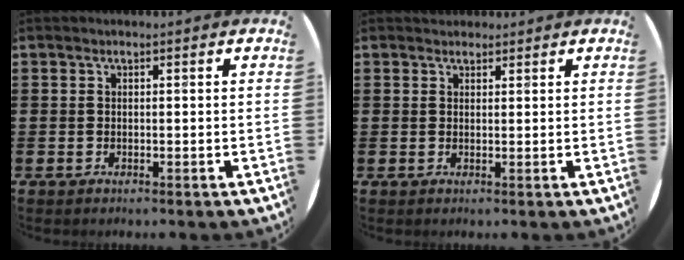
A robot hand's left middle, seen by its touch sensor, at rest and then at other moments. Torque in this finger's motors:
{"motor_torque": [0.62, -0.74, 0.01, 0.01]}